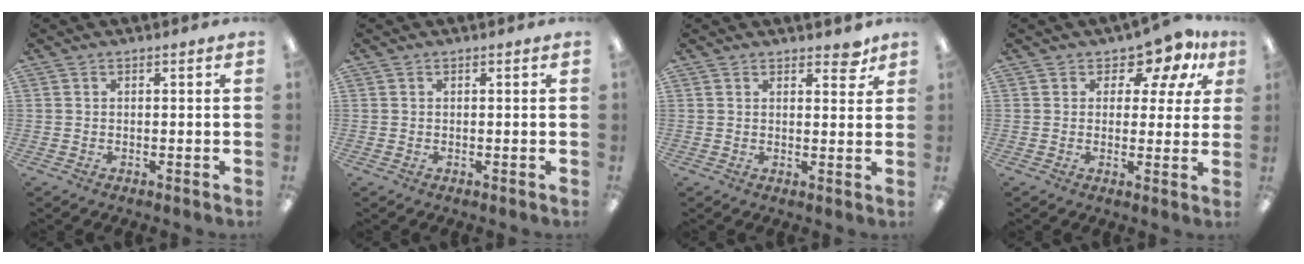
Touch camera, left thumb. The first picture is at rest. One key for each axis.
{"total": 0.0}
{"total": 4.3, "fx": 3.3, "fy": 1.9, "fz": 1.9, "tx": -0.010, "ty": -0.015, "tz": 0.055}
{"total": 7.2, "fx": 4.8, "fy": 4.4, "fz": 3.2, "tx": -0.049, "ty": -0.032, "tz": 0.085}